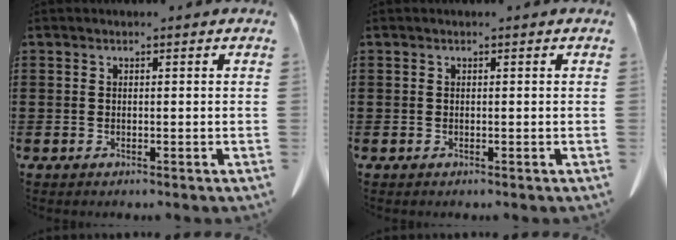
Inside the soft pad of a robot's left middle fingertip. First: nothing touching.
{"total": 0.0}